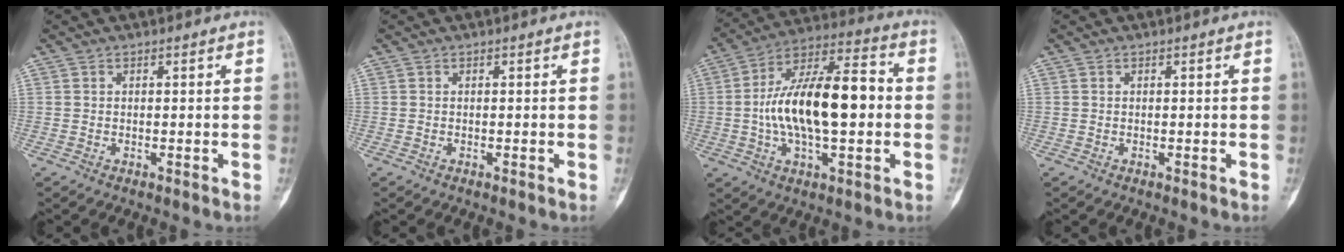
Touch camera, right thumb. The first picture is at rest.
{"total": 0.0}
{"total": 20.0, "force": [-0.6, 8.7, 18.0], "torque": [-0.309, 0.034, -0.013]}
{"total": 0.0}